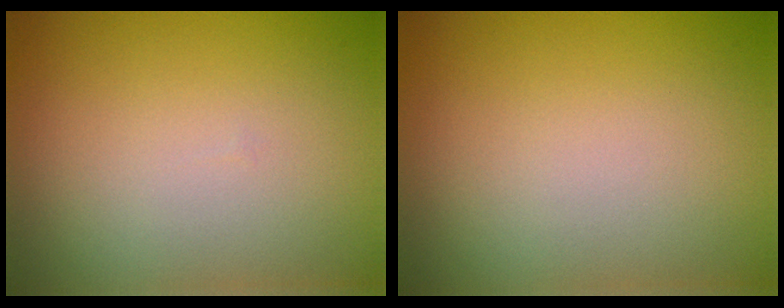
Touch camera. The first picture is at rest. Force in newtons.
{"total": 0.0}